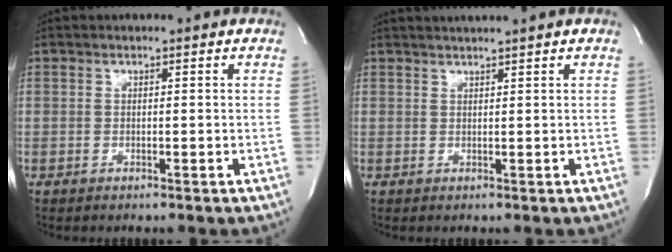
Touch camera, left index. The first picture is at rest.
{"total": 3.8, "force": [3.4, -1.0, 1.4], "torque": [-0.015, 0.014, 0.052]}